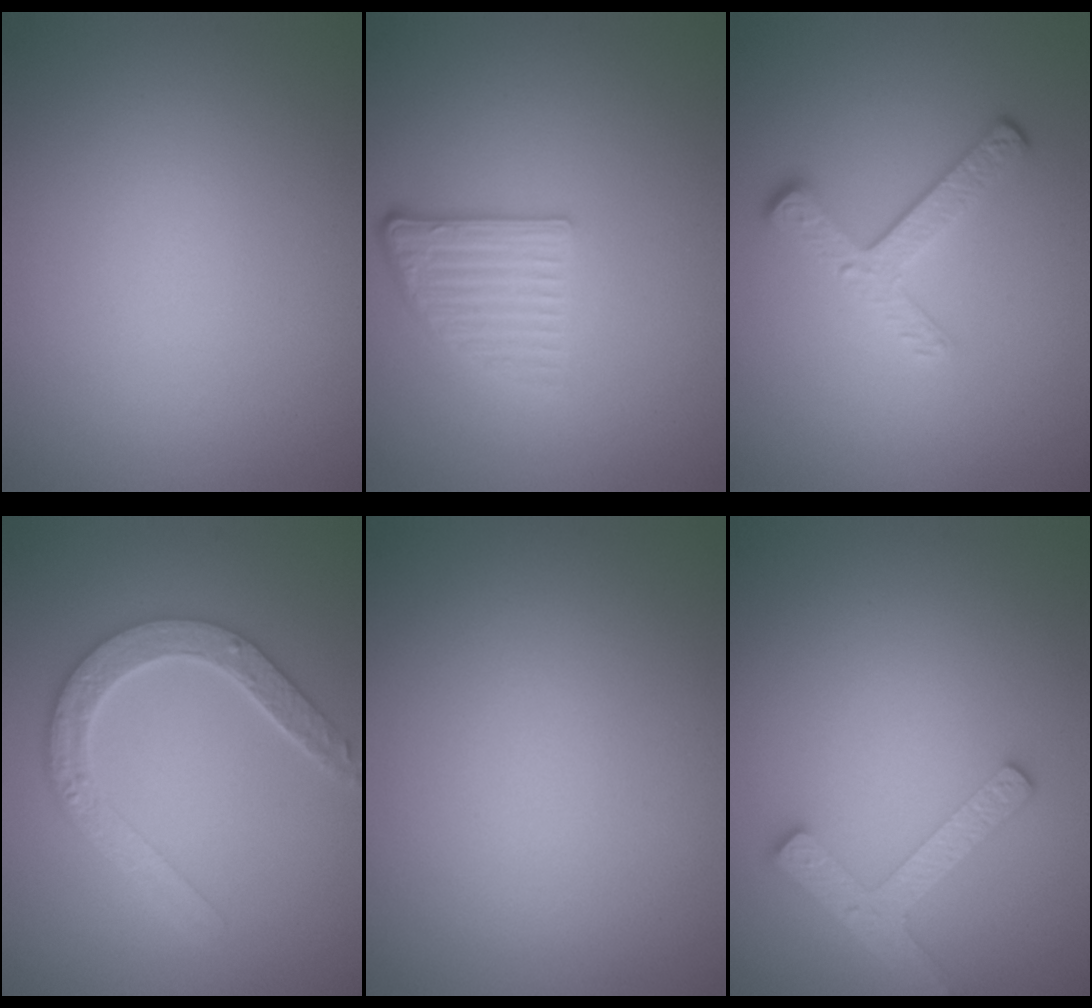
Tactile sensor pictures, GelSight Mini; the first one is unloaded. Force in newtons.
{"total": 3.8, "press": 2.6, "slide": 2.8}
{"total": 3.4, "press": 2.6, "slide": 2.3}
{"total": 4.6, "press": 3.7, "slide": 2.7}
{"total": 0.0}
{"total": 3.7, "press": 3.0, "slide": 2.1}